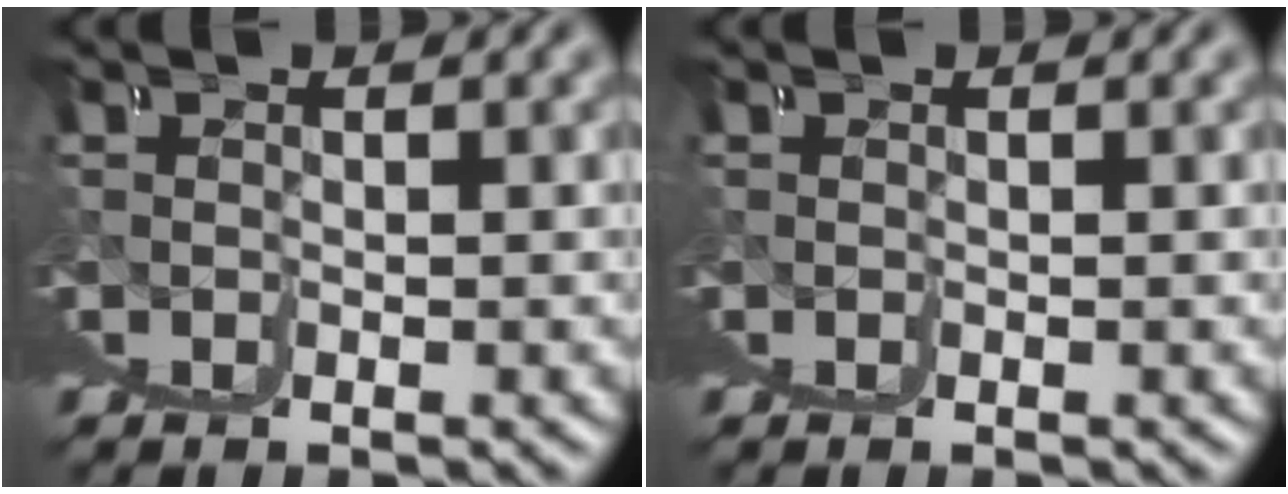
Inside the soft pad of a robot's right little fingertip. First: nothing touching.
{"total": 0.0}